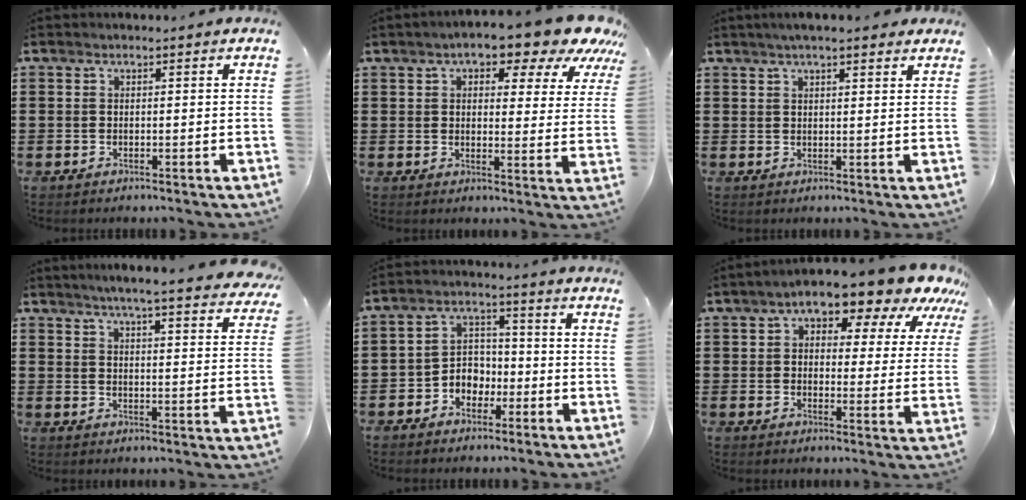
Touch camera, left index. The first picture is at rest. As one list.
[{"total": 8.2, "force": [6.4, 2.1, 4.6], "torque": [-0.083, -0.033, 0.105]}, {"total": 3.3, "force": [2.7, 0.4, 1.8], "torque": [-0.041, 0.006, 0.049]}, {"total": 4.8, "force": [4.4, -0.6, 1.8], "torque": [-0.053, -0.025, 0.073]}, {"total": 4.6, "force": [-2.6, 3.5, 1.3], "torque": [-0.034, 0.011, -0.054]}, {"total": 9.3, "force": [7.3, 3.1, 4.9], "torque": [-0.087, -0.046, 0.119]}]